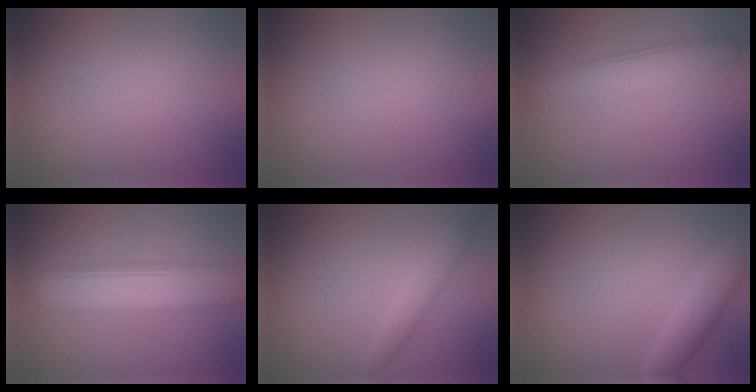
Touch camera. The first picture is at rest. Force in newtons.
{"total": 0.0}
{"total": 3.6, "press": 3.6, "slide": 0.1}
{"total": 7.6, "press": 7.6, "slide": 0.2}
{"total": 2.2, "press": 2.2, "slide": 0.1}
{"total": 3.2, "press": 3.2, "slide": 0.1}